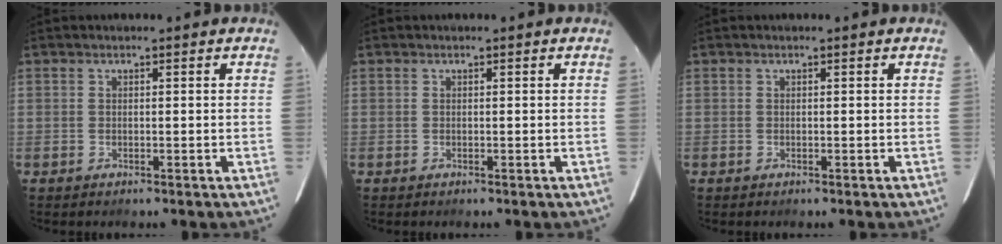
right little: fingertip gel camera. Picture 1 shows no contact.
{"total": 0.0}
{"total": 0.0}